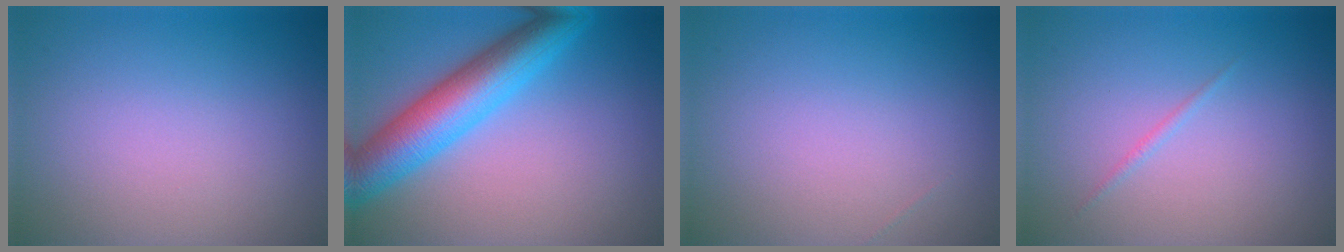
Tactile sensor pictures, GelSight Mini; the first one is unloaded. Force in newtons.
{"total": 7.4, "press": 7.4, "slide": 0.1}
{"total": 0.0}
{"total": 0.6, "press": 0.6, "slide": 0.0}